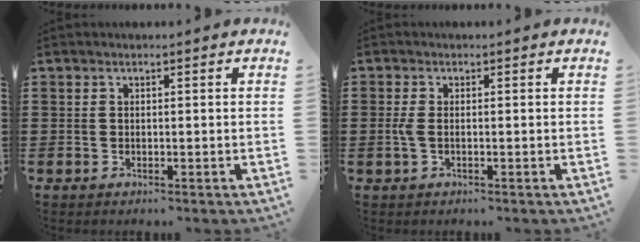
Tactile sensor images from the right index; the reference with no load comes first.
{"total": 1.8, "force": [-0.2, 0.6, 1.7], "torque": [-0.047, -0.005, -0.009]}